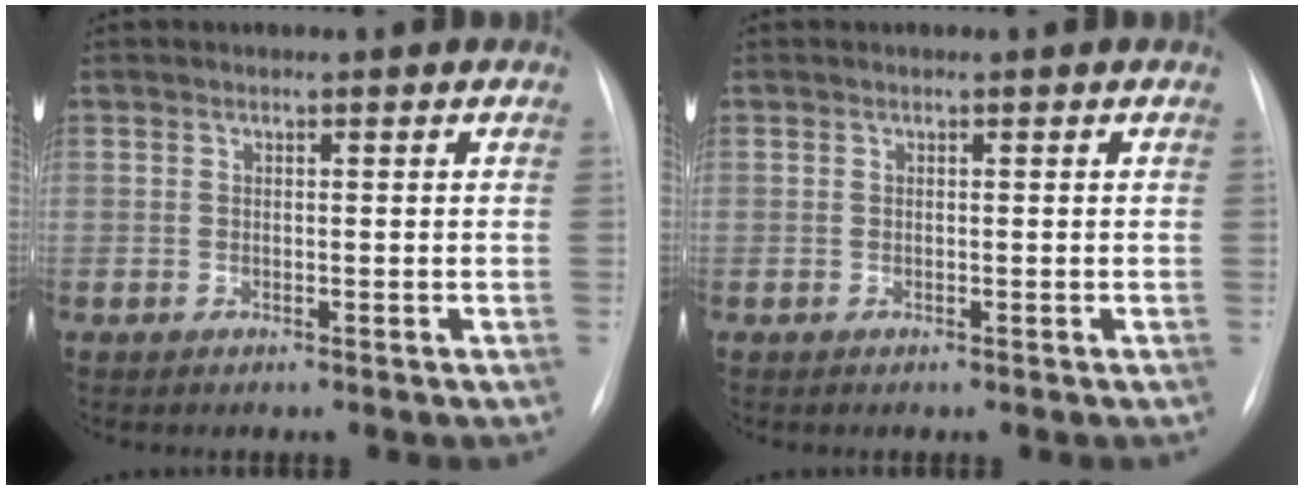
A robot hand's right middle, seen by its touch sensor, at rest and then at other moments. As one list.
[{"total": 0.0}]